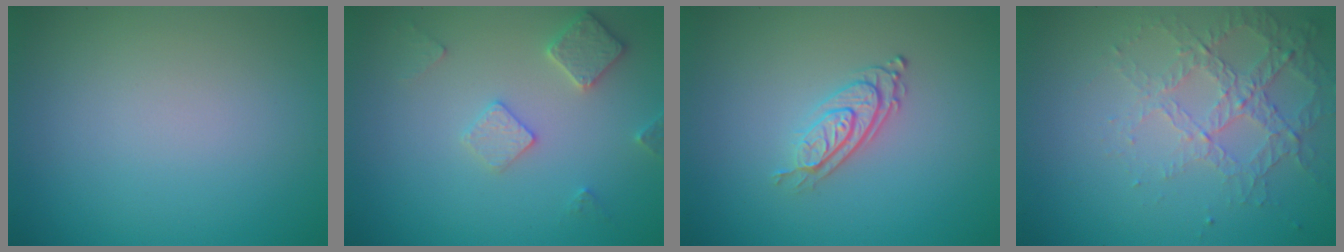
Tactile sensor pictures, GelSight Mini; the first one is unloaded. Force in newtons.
{"total": 2.9, "press": 2.9, "slide": 0.4}
{"total": 2.8, "press": 2.0, "slide": 1.9}
{"total": 4.2, "press": 2.9, "slide": 3.1}